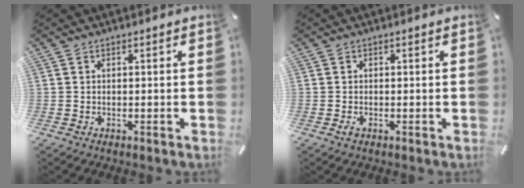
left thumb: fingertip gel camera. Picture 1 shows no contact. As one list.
[{"total": 0.8, "force": [-0.3, 0.5, 0.5], "torque": [-0.016, -0.005, -0.008]}]